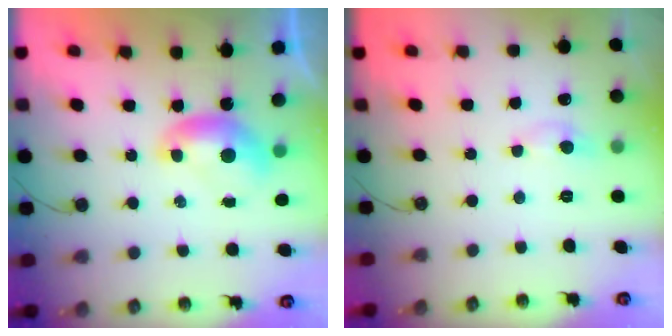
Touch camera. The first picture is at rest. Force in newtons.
{"total": 1.7, "press": 1.7, "slide": 0.2}